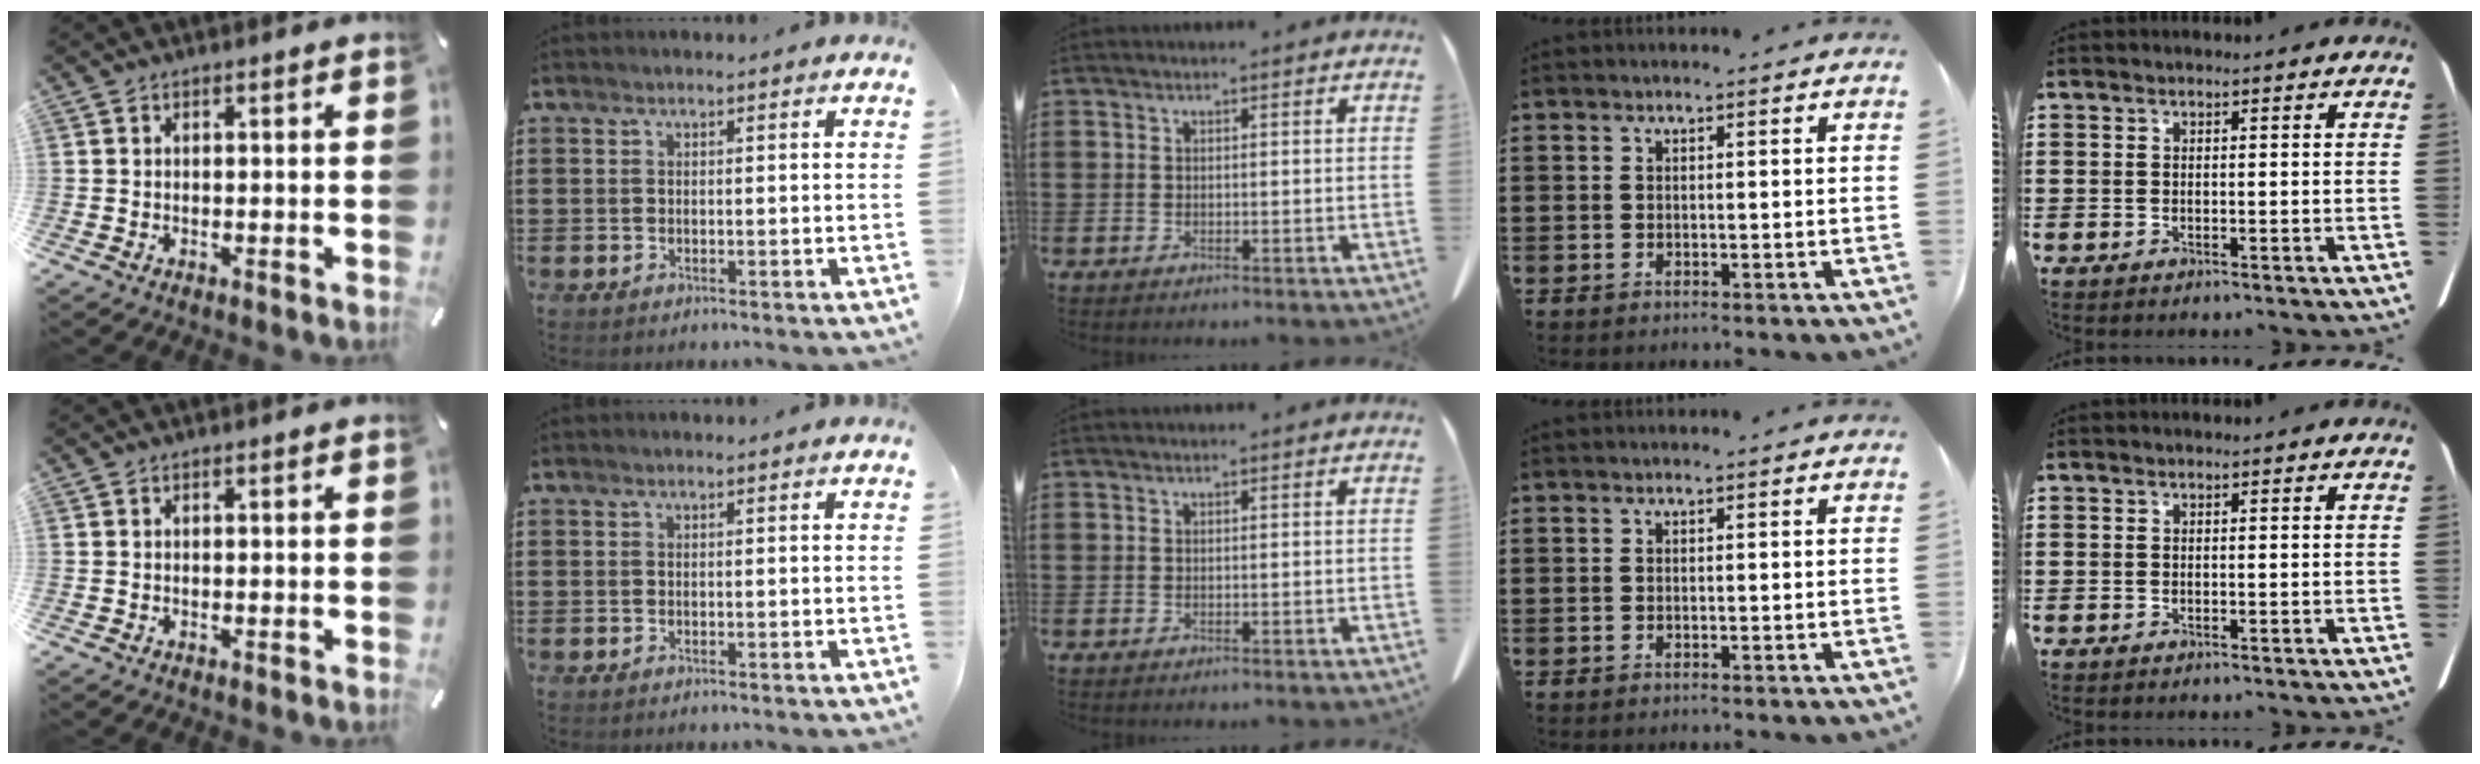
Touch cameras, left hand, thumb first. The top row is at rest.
{}